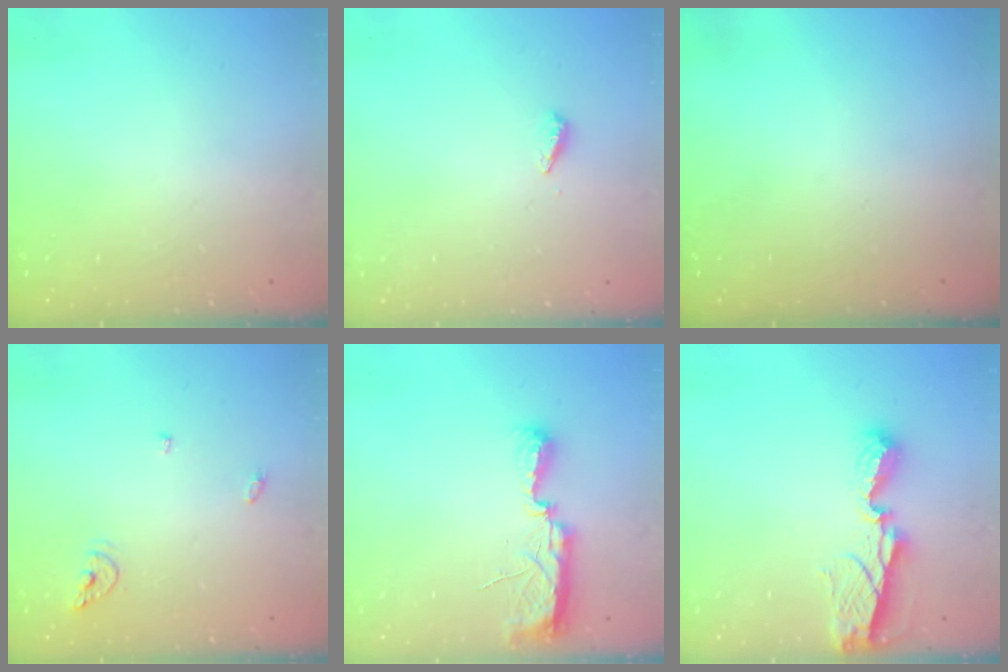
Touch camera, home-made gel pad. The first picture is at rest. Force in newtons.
{"total": 2.9, "press": 2.9, "slide": 0.3}
{"total": 0.0}
{"total": 6.1, "press": 6.1, "slide": 0.6}
{"total": 8.5, "press": 8.3, "slide": 2.0}
{"total": 8.4, "press": 8.4, "slide": 1.1}